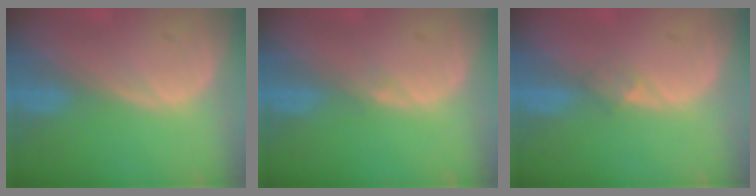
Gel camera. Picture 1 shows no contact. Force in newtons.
{"total": 0.7, "press": 0.7, "slide": 0.1}
{"total": 1.5, "press": 1.2, "slide": 1.0}